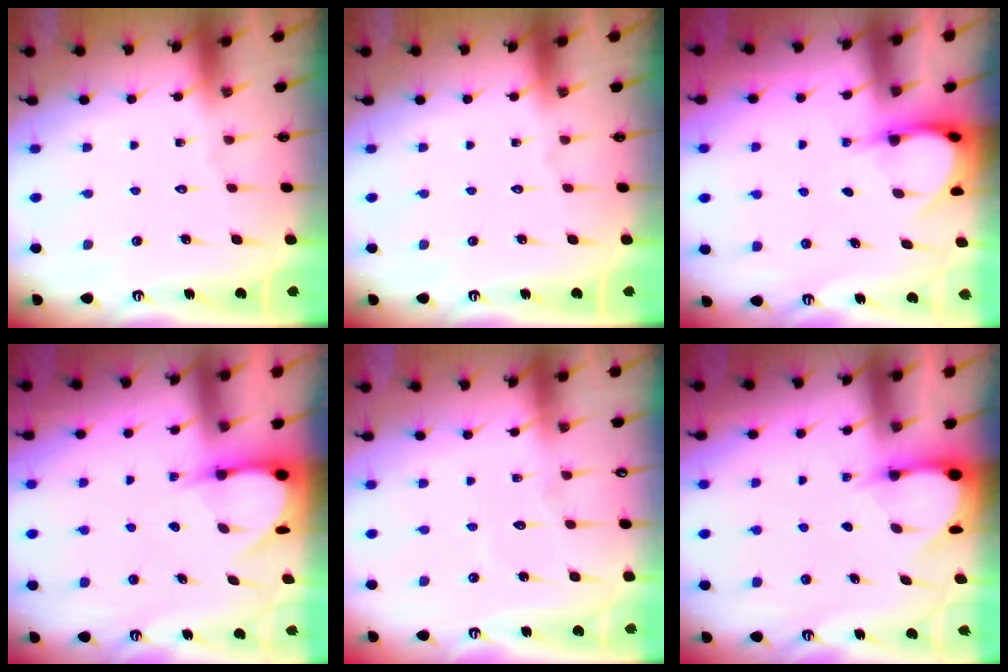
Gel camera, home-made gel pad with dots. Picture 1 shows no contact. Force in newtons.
{"total": 0.0}
{"total": 3.9, "press": 3.8, "slide": 0.2}
{"total": 5.0, "press": 5.0, "slide": 0.6}
{"total": 3.7, "press": 3.7, "slide": 0.3}
{"total": 3.4, "press": 3.4, "slide": 0.4}